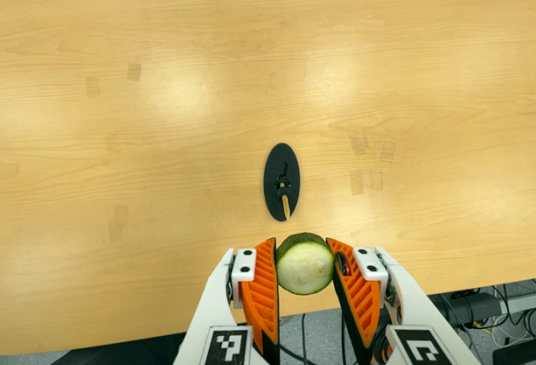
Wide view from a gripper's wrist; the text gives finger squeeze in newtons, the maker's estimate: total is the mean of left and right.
{"total": 12.1, "left": 12.6, "right": 11.6}